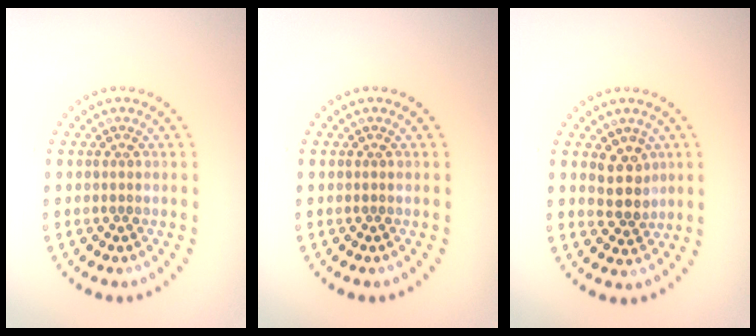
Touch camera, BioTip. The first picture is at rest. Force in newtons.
{"total": 0.0}
{"total": 2.8, "press": 2.5, "slide": 1.3}